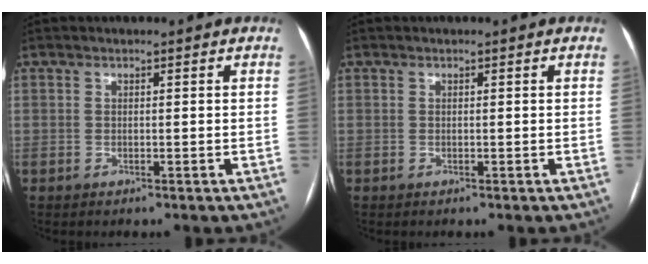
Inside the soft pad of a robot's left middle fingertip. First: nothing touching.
{"total": 0.0}